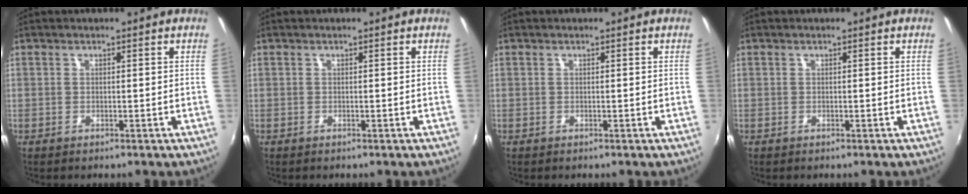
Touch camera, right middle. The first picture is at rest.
{"total": 0.0}
{"total": 0.0}
{"total": 0.0}